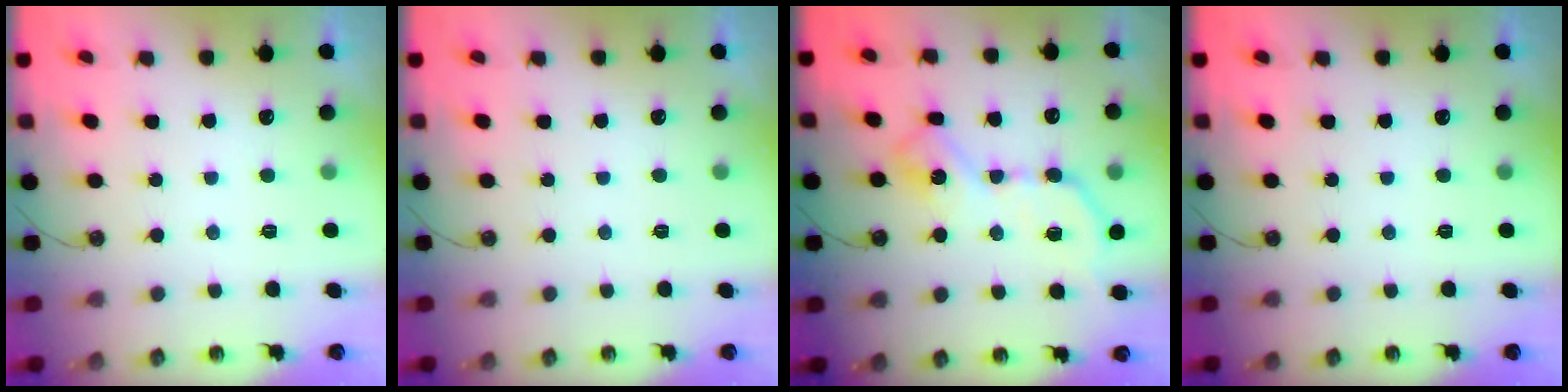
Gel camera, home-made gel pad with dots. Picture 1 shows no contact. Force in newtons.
{"total": 0.0}
{"total": 13.1, "press": 13.1, "slide": 0.6}
{"total": 0.0}